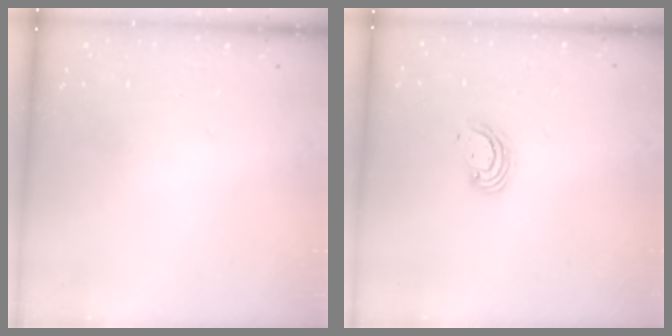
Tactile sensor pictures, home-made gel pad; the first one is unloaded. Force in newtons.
{"total": 3.5, "press": 3.5, "slide": 0.2}